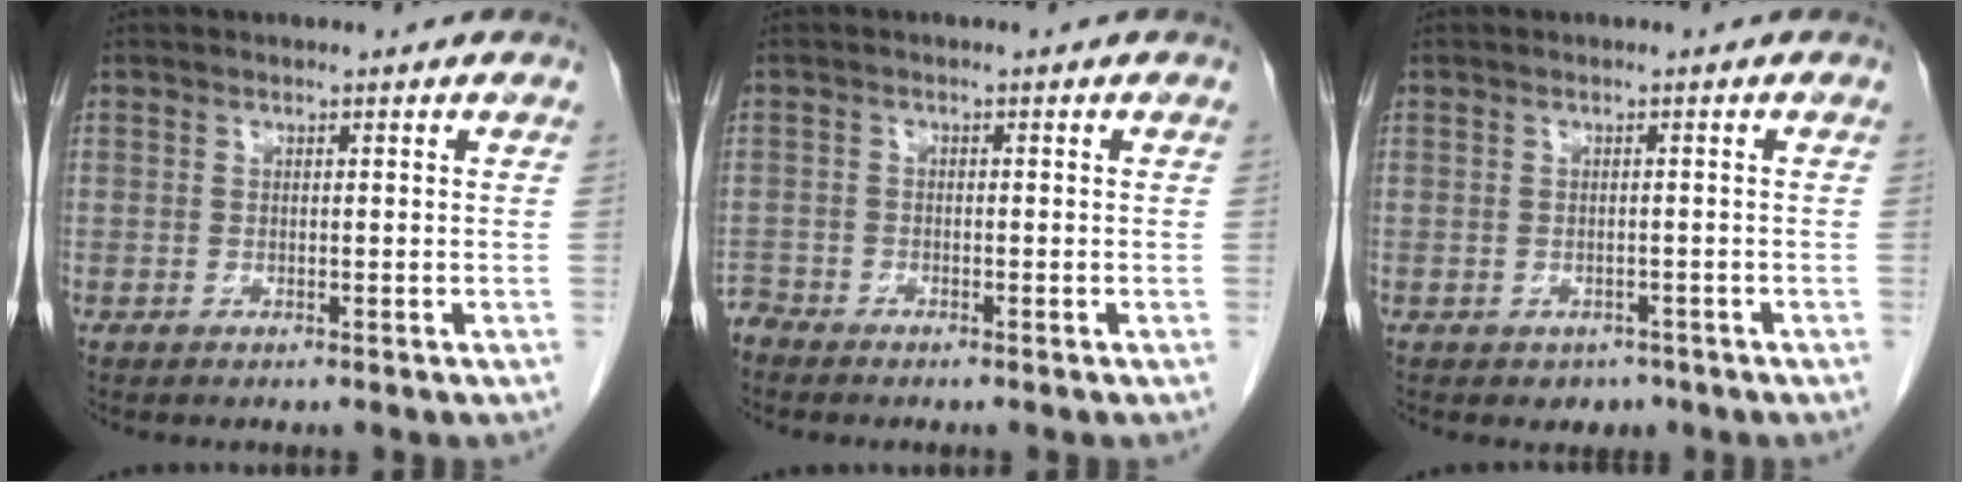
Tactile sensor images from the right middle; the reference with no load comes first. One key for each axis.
{"total": 1.8, "fx": -1.7, "fy": 0.1, "fz": -0.3, "tx": 0.009, "ty": -0.006, "tz": -0.033}
{"total": 2.1, "fx": -1.4, "fy": 1.5, "fz": 0.5, "tx": -0.005, "ty": 0.004, "tz": -0.011}